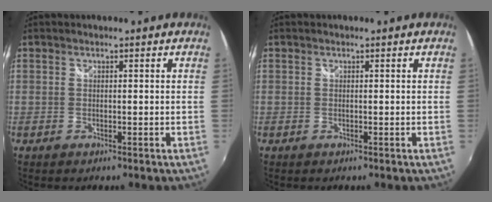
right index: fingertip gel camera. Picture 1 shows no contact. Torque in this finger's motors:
{"motor_torque": [0.03, 0.06, -0.05, 0.00]}